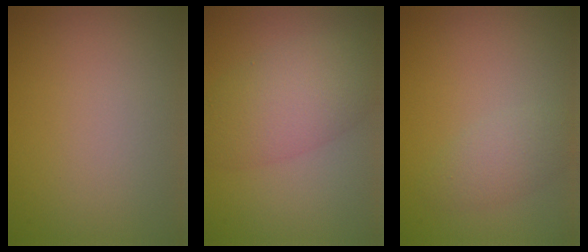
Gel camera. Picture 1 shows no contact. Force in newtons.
{"total": 5.6, "press": 5.6, "slide": 0.1}
{"total": 2.2, "press": 2.2, "slide": 0.1}